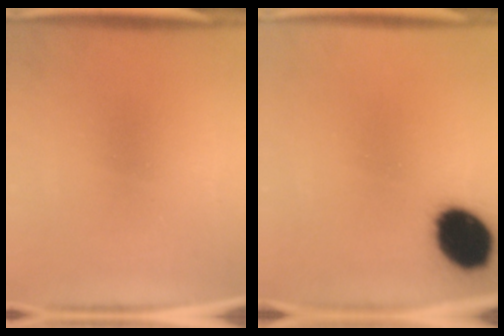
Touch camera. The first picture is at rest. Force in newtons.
{"total": 14.6}